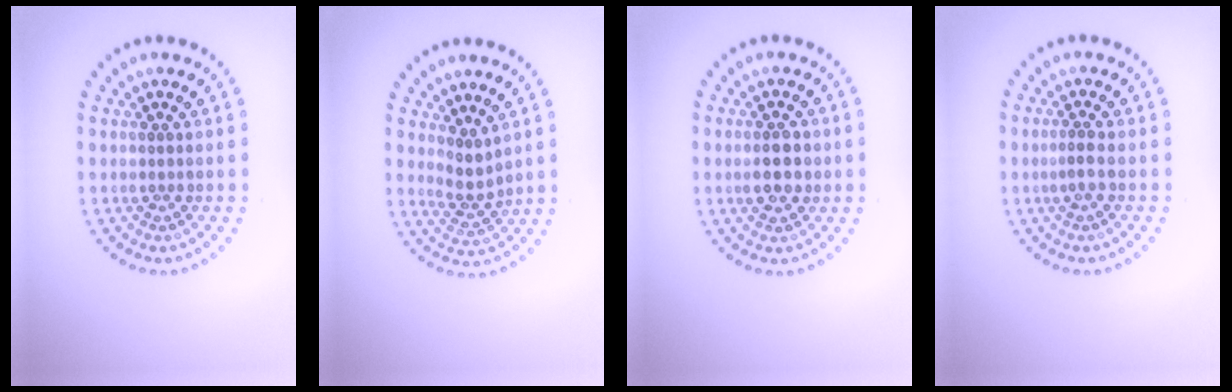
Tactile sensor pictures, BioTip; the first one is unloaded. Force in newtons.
{"total": 2.1, "press": 1.6, "slide": 1.3}
{"total": 2.9, "press": 2.9, "slide": 0.1}
{"total": 1.0, "press": 0.8, "slide": 0.5}